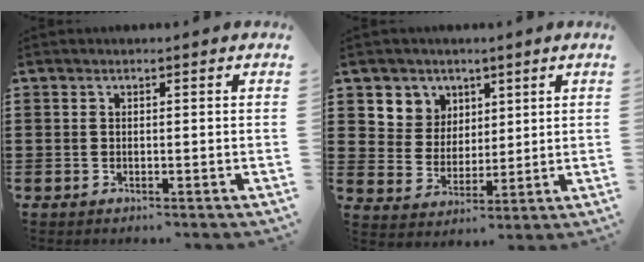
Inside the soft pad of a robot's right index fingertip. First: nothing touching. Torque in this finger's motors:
{"motor_torque": [0.17, -0.02, 0.09, 0.04]}